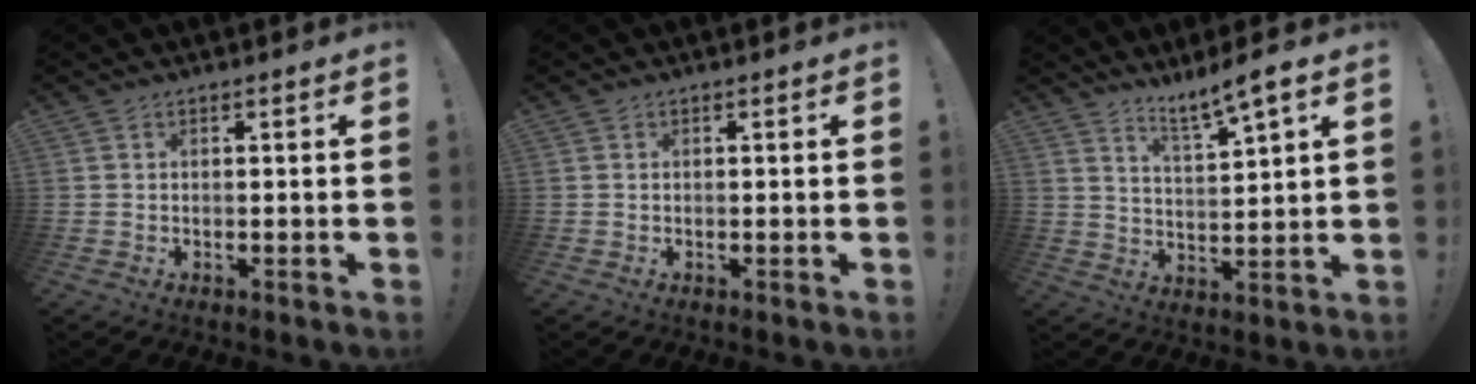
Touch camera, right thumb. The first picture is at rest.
{"total": 0.0}
{"total": 7.4, "force": [6.2, -0.2, 4.1], "torque": [-0.062, -0.044, 0.102]}